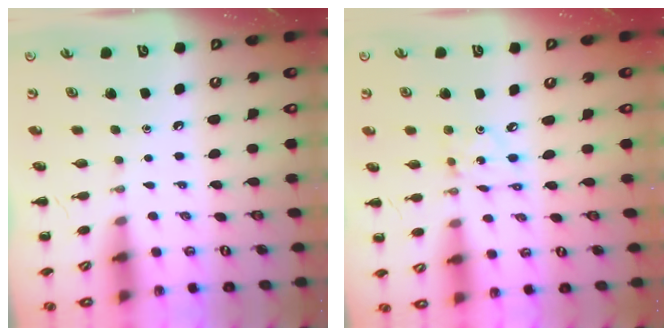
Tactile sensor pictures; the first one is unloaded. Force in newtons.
{"total": 2.3, "press": 2.3, "slide": 0.1}